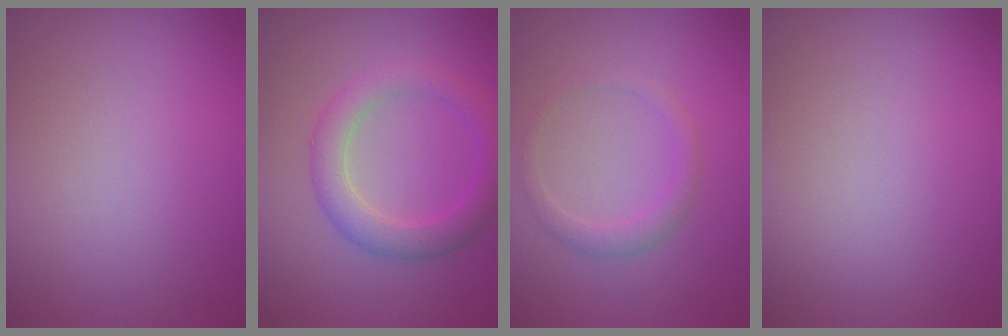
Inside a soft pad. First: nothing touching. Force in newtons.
{"total": 3.5, "press": 3.5, "slide": 0.1}
{"total": 1.6, "press": 1.6, "slide": 0.0}
{"total": 0.0}